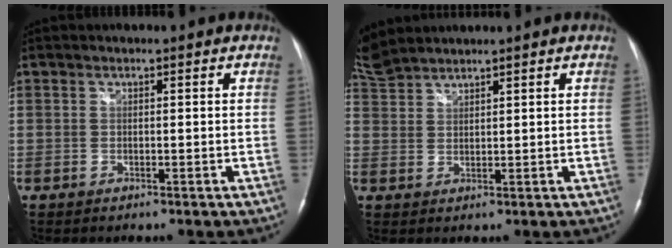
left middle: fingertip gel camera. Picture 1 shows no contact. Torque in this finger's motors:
{"motor_torque": [0.03, 0.01, -0.05, 0.02]}